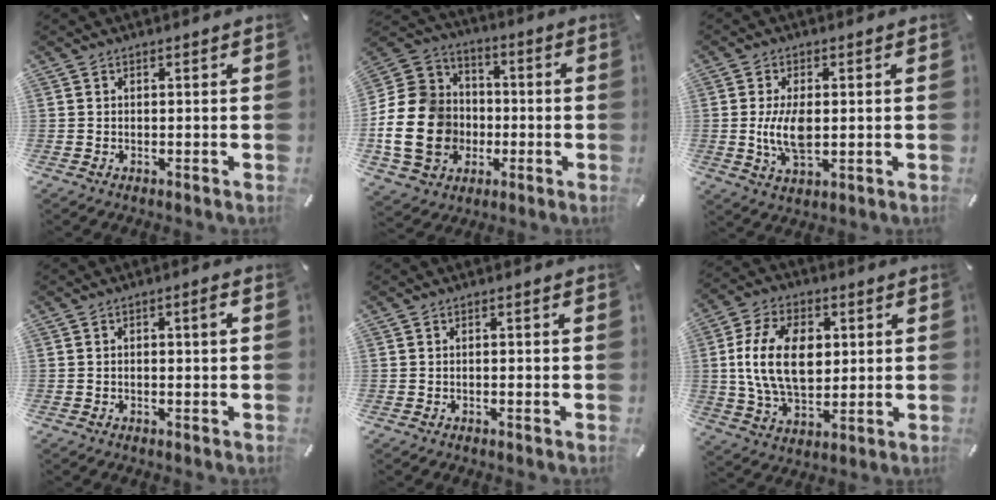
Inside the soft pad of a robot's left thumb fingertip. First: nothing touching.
{"total": 19.8, "force": [-4.4, 16.9, 9.4], "torque": [-0.192, 0.028, -0.074]}
{"total": 7.9, "force": [0.1, 3.8, 6.9], "torque": [-0.161, -0.011, -0.008]}
{"total": 2.1, "force": [0.1, 0.5, 2.0], "torque": [-0.028, 0.003, -0.004]}
{"total": 0.8, "force": [-0.2, 0.1, 0.7], "torque": [-0.013, -0.001, -0.004]}
{"total": 15.6, "force": [1.9, 10.8, 11.1], "torque": [-0.221, 0.014, 0.031]}